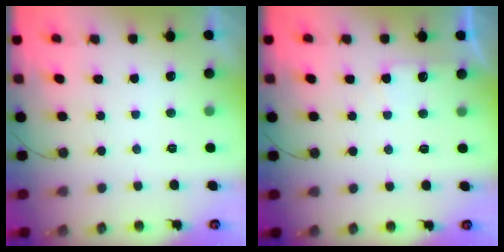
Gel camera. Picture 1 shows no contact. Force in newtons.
{"total": 5.1, "press": 5.0, "slide": 0.6}